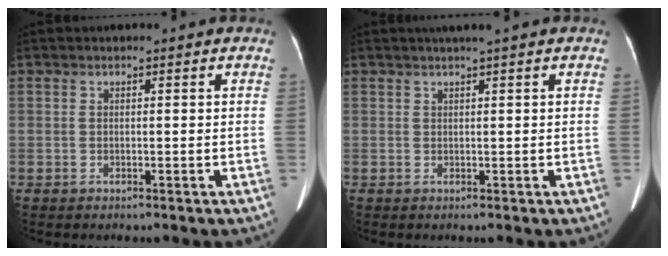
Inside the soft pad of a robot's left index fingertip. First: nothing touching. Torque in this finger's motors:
{"motor_torque": [0.13, -0.12, 0.05, 0.02]}